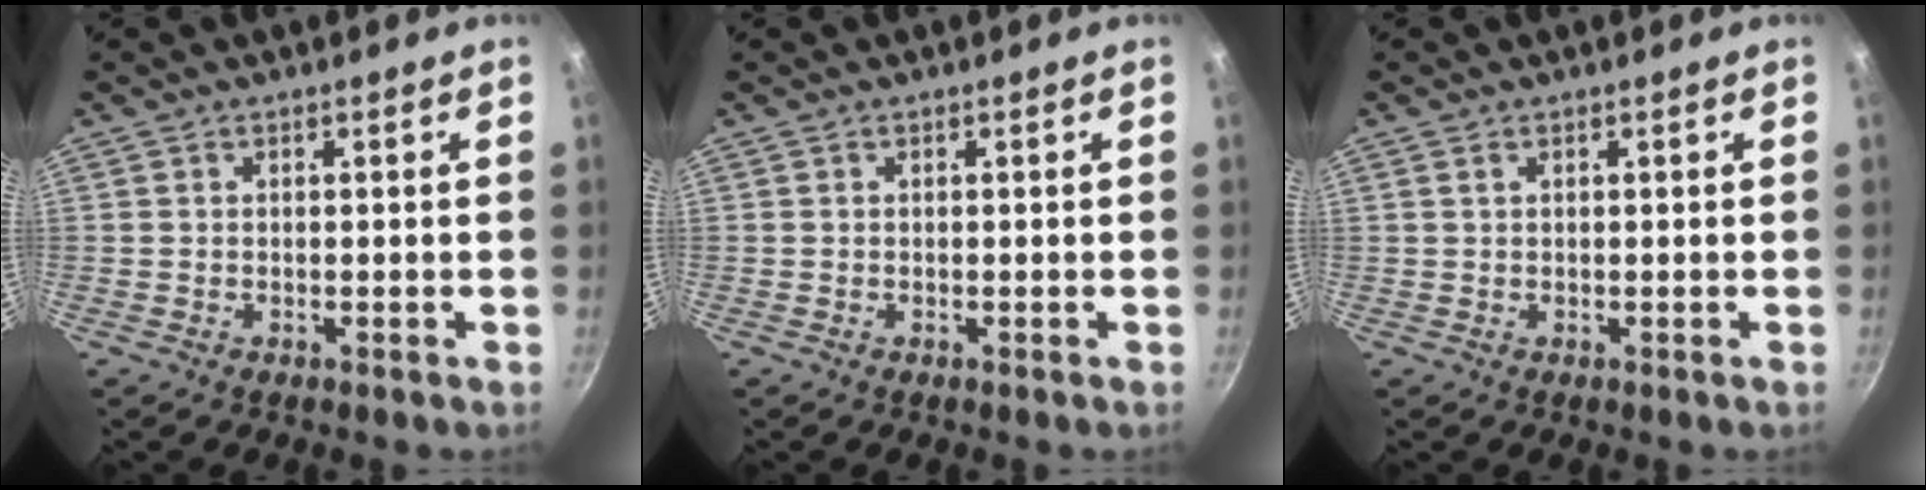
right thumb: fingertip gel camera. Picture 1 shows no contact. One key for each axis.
{"total": 0.0}
{"total": 0.6, "fx": 0.3, "fy": 0.3, "fz": 0.4, "tx": -0.006, "ty": 0.001, "tz": 0.006}